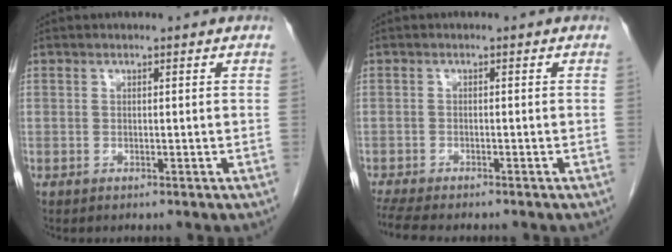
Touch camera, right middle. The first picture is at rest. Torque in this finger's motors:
{"motor_torque": [0.29, -0.19, 0.05, 0.04]}